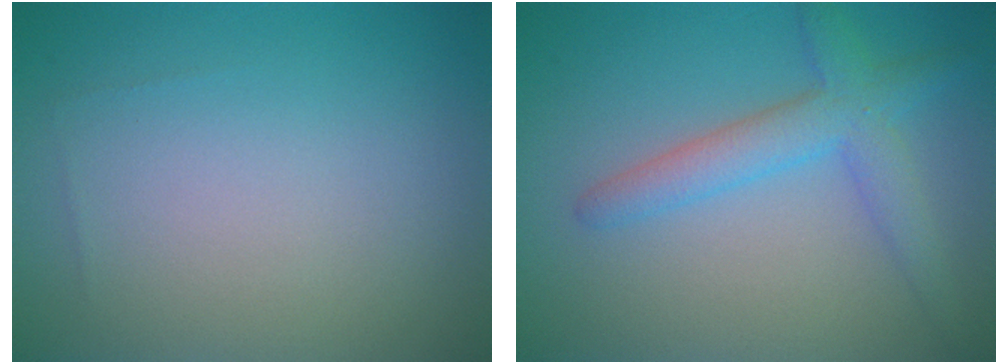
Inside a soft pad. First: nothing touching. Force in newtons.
{"total": 3.7, "press": 3.7, "slide": 0.1}